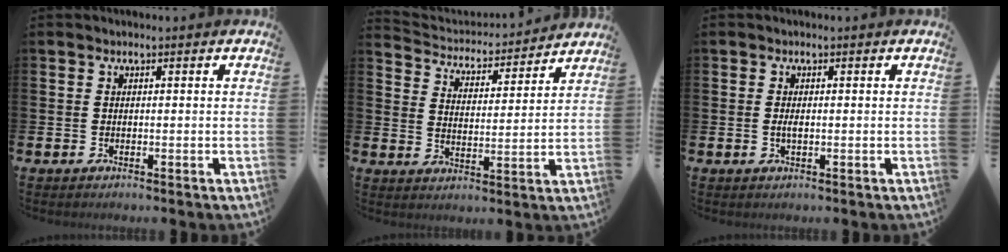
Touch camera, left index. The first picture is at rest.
{"total": 4.4, "force": [4.2, 1.2, 0.2], "torque": [-0.034, -0.039, 0.067]}
{"total": 1.2, "force": [-0.1, 0.5, 1.1], "torque": [-0.020, 0.002, -0.003]}